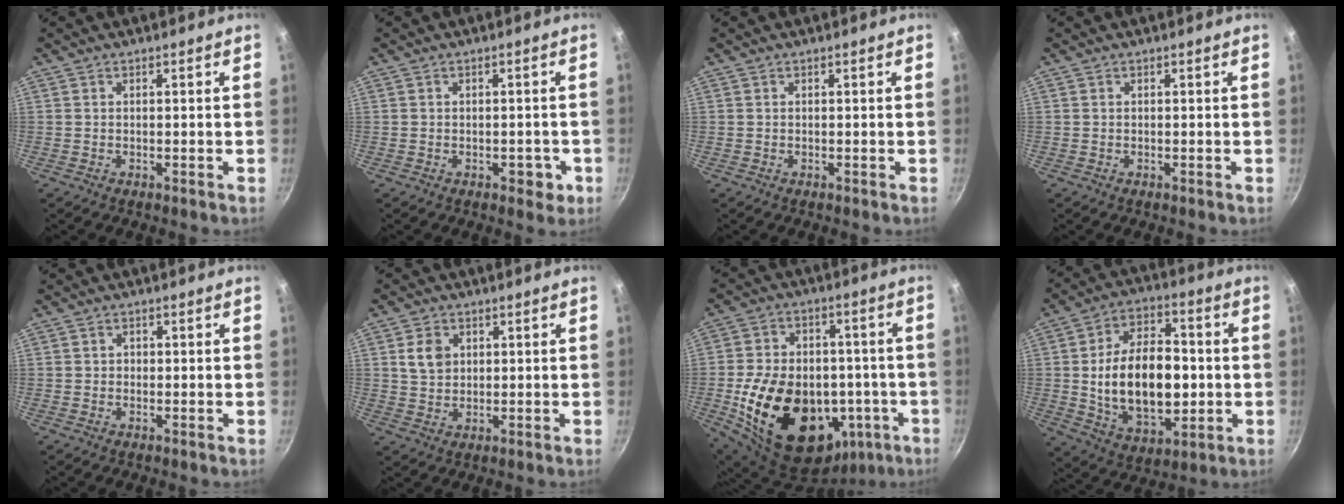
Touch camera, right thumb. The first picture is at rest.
{"total": 3.5, "force": [-1.2, 2.3, 2.4], "torque": [-0.003, 0.014, -0.009]}
{"total": 0.0}
{"total": 0.0}
{"total": 1.1, "force": [-0.1, 1.0, 0.4], "torque": [-0.002, 0.003, -0.004]}
{"total": 5.1, "force": [1.4, 4.0, 2.8], "torque": [-0.035, -0.002, 0.028]}
{"total": 27.6, "force": [-6.6, 19.2, 18.6], "torque": [-0.302, 0.039, -0.079]}
{"total": 20.3, "force": [-0.8, 12.4, 16.0], "torque": [-0.244, 0.010, -0.005]}